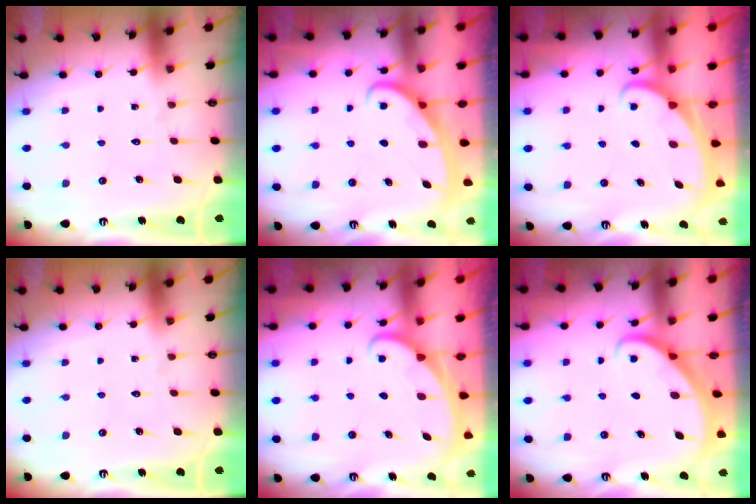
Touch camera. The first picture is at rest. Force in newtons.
{"total": 2.8, "press": 2.8, "slide": 0.4}
{"total": 1.7, "press": 1.7, "slide": 0.1}
{"total": 0.0}
{"total": 1.7, "press": 1.7, "slide": 0.1}
{"total": 2.7, "press": 2.7, "slide": 0.2}